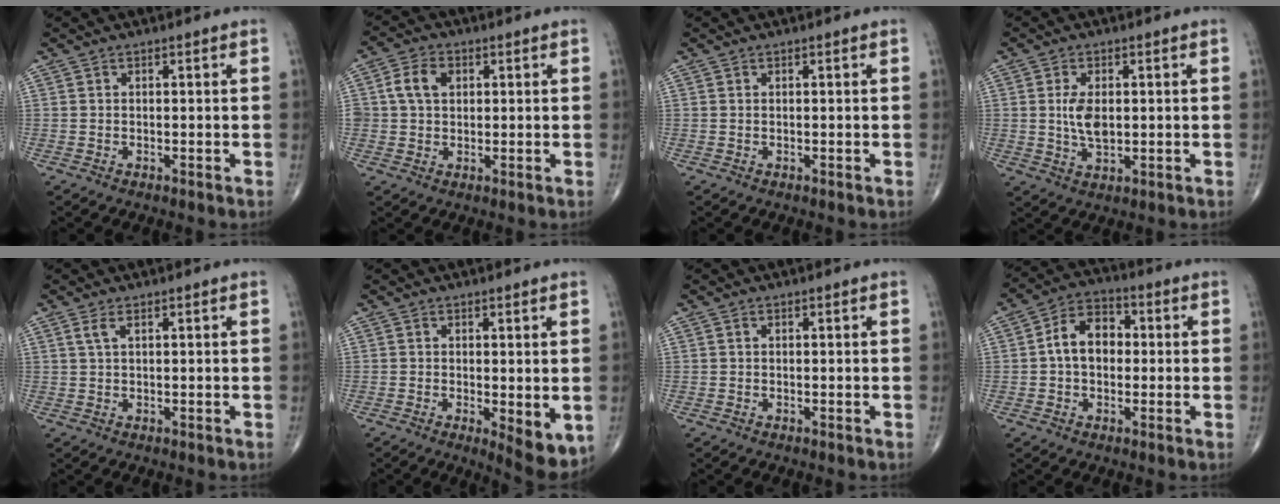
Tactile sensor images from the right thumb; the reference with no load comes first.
{"total": 5.6, "force": [1.3, 4.2, 3.5], "torque": [-0.055, 0.007, 0.021]}
{"total": 0.0}
{"total": 5.6, "force": [0.5, 3.0, 4.7], "torque": [-0.085, -0.007, 0.012]}
{"total": 1.8, "force": [1.0, 0.7, 1.4], "torque": [-0.035, 0.006, 0.024]}
{"total": 6.5, "force": [-0.9, 2.4, 6.0], "torque": [-0.078, -0.019, -0.008]}
{"total": 0.0}
{"total": 9.0, "force": [0.4, 6.4, 6.3], "torque": [-0.085, 0.026, -0.004]}